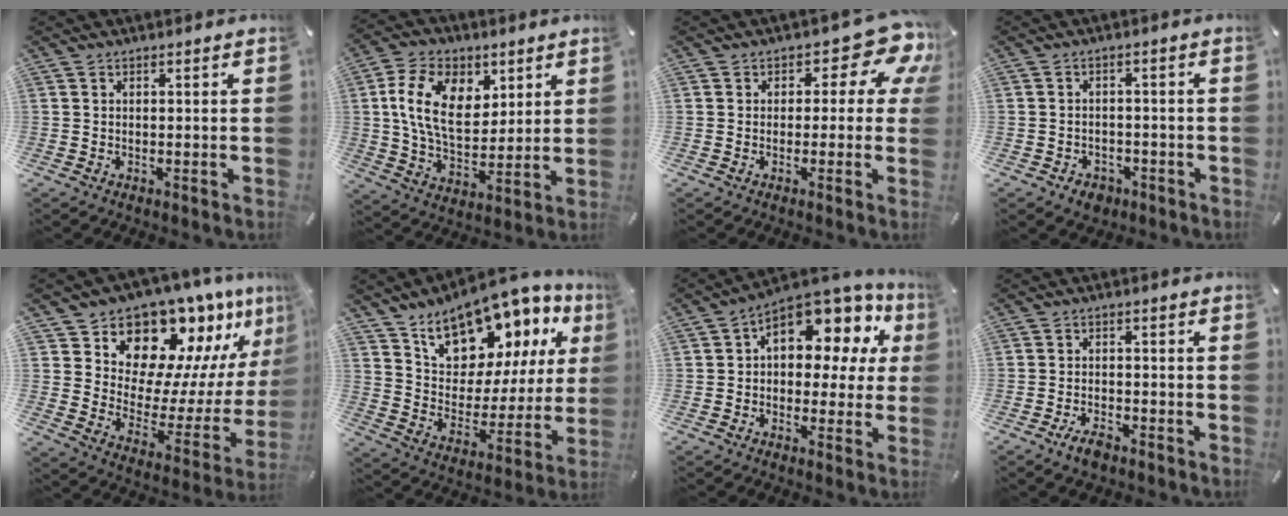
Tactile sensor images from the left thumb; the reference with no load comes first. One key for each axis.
{"total": 15.1, "fx": 4.8, "fy": 10.3, "fz": 10.0, "tx": -0.181, "ty": 0.006, "tz": 0.087}
{"total": 10.5, "fx": 3.8, "fy": 5.7, "fz": 7.9, "tx": -0.092, "ty": -0.022, "tz": 0.063}
{"total": 3.7, "fx": -2.1, "fy": 2.8, "fz": 1.2, "tx": -0.024, "ty": 0.008, "tz": -0.041}
{"total": 16.3, "fx": 13.9, "fy": 7.6, "fz": 3.6, "tx": -0.043, "ty": -0.141, "tz": 0.237}
{"total": 14.3, "fx": 11.8, "fy": 7.1, "fz": 3.9, "tx": -0.063, "ty": -0.113, "tz": 0.206}
{"total": 12.1, "fx": 5.7, "fy": 7.5, "fz": 7.6, "tx": -0.100, "ty": -0.049, "tz": 0.101}
{"total": 3.9, "fx": -2.9, "fy": 1.8, "fz": 2.0, "tx": -0.037, "ty": 0.016, "tz": -0.055}